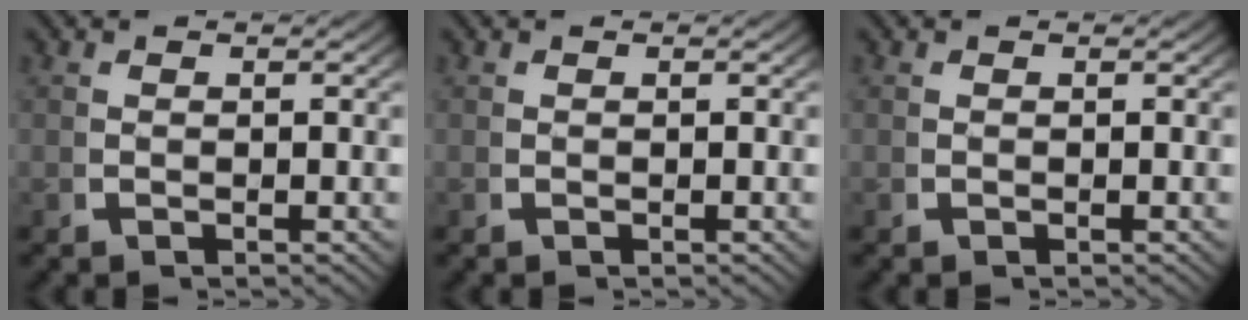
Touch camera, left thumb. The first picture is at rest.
{"total": 0.0}
{"total": 0.0}